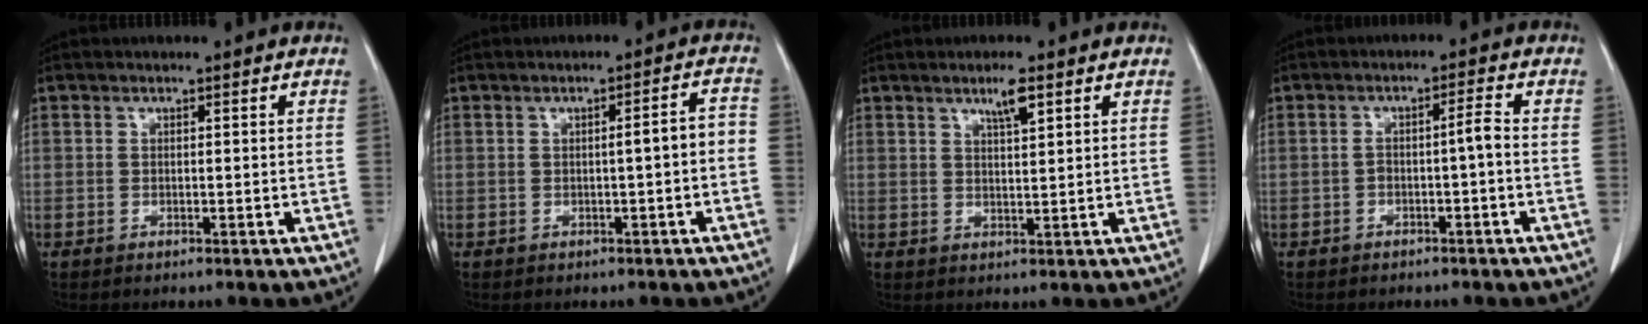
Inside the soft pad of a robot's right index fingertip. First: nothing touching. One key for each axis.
{"total": 3.1, "fx": -0.6, "fy": 0.3, "fz": 3.0, "tx": -0.038, "ty": 0.009, "tz": -0.007}
{"total": 3.3, "fx": 2.0, "fy": 0.3, "fz": 2.6, "tx": -0.050, "ty": -0.001, "tz": 0.037}
{"total": 2.4, "fx": -0.8, "fy": 0.0, "fz": 2.3, "tx": -0.038, "ty": 0.009, "tz": -0.015}